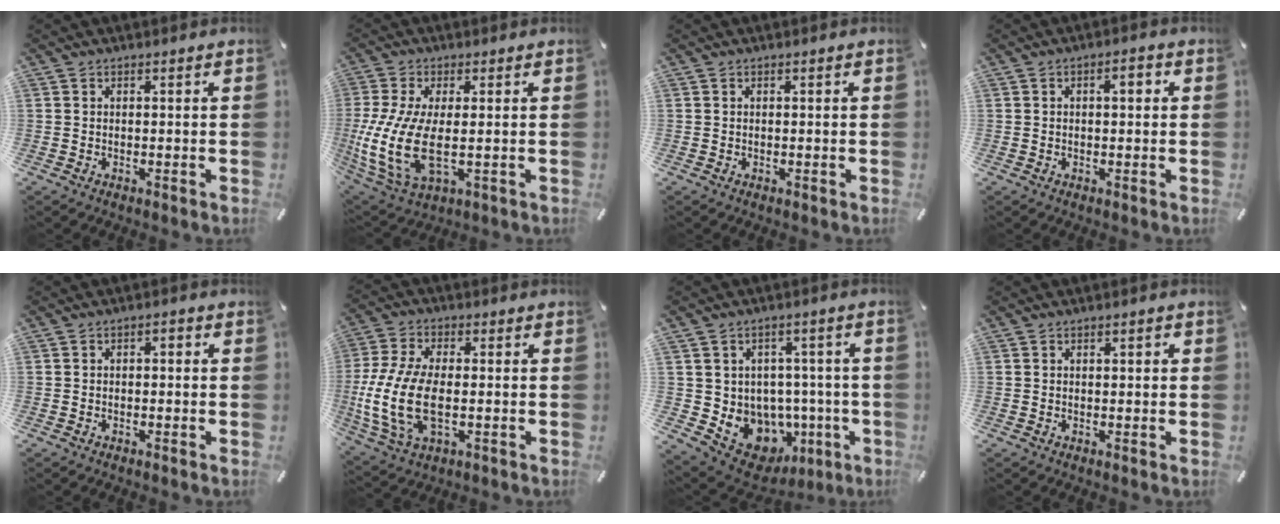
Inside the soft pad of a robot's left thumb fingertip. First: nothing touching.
{"total": 13.7, "force": [-0.3, 5.9, 12.4], "torque": [-0.287, -0.027, -0.007]}
{"total": 0.0}
{"total": 3.1, "force": [0.4, 1.4, 2.7], "torque": [-0.038, 0.004, -0.001]}
{"total": 1.6, "force": [-0.9, 0.8, 0.9], "torque": [-0.019, 0.007, -0.020]}
{"total": 15.0, "force": [-1.8, 8.2, 12.5], "torque": [-0.280, -0.016, -0.032]}
{"total": 10.1, "force": [-2.6, 9.1, 3.4], "torque": [-0.038, -0.012, -0.025]}
{"total": 1.0, "force": [0.2, 0.6, 0.8], "torque": [-0.017, 0.006, 0.001]}